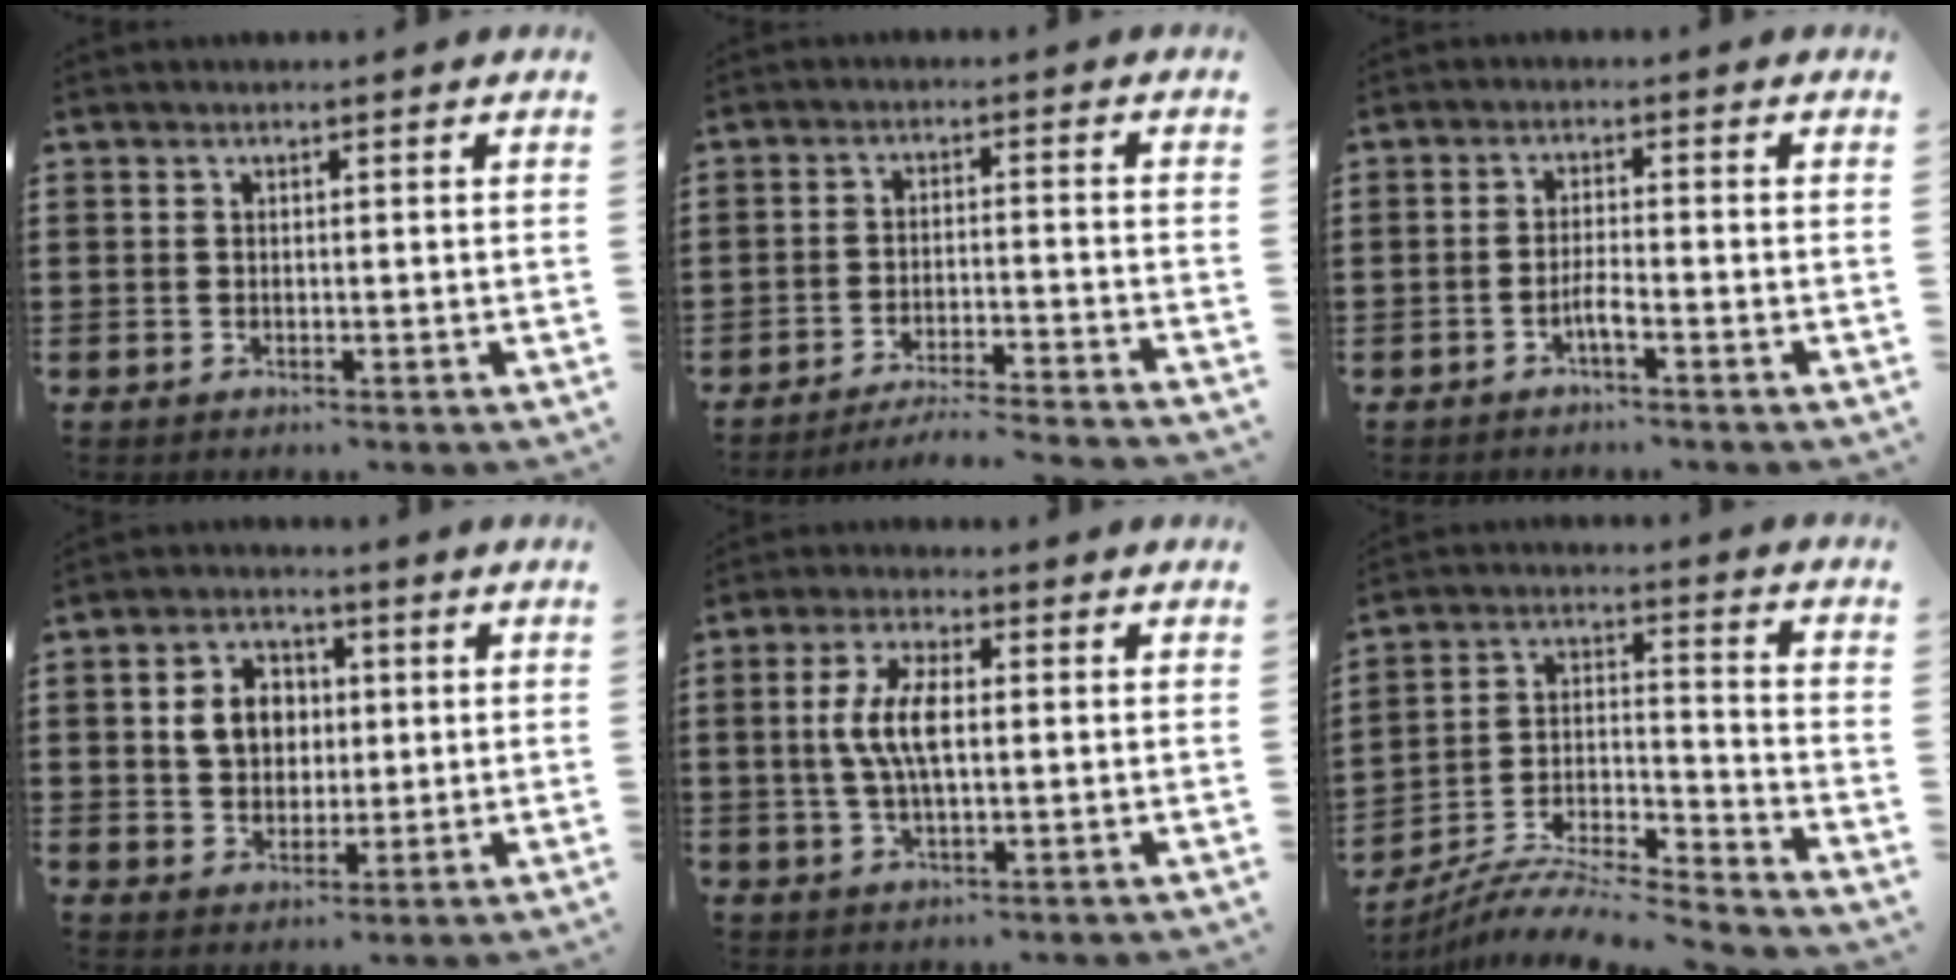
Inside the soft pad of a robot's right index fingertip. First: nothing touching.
{"total": 4.6, "force": [-4.4, -0.6, 1.2], "torque": [-0.030, -0.012, -0.091]}
{"total": 2.5, "force": [-1.5, 0.2, 2.0], "torque": [-0.043, -0.002, -0.029]}
{"total": 6.4, "force": [0.9, 5.3, 3.5], "torque": [-0.085, 0.013, 0.009]}
{"total": 7.1, "force": [0.4, 2.6, 6.6], "torque": [-0.146, 0.001, -0.002]}
{"total": 8.2, "force": [-7.8, 0.1, 2.2], "torque": [-0.040, -0.002, -0.159]}